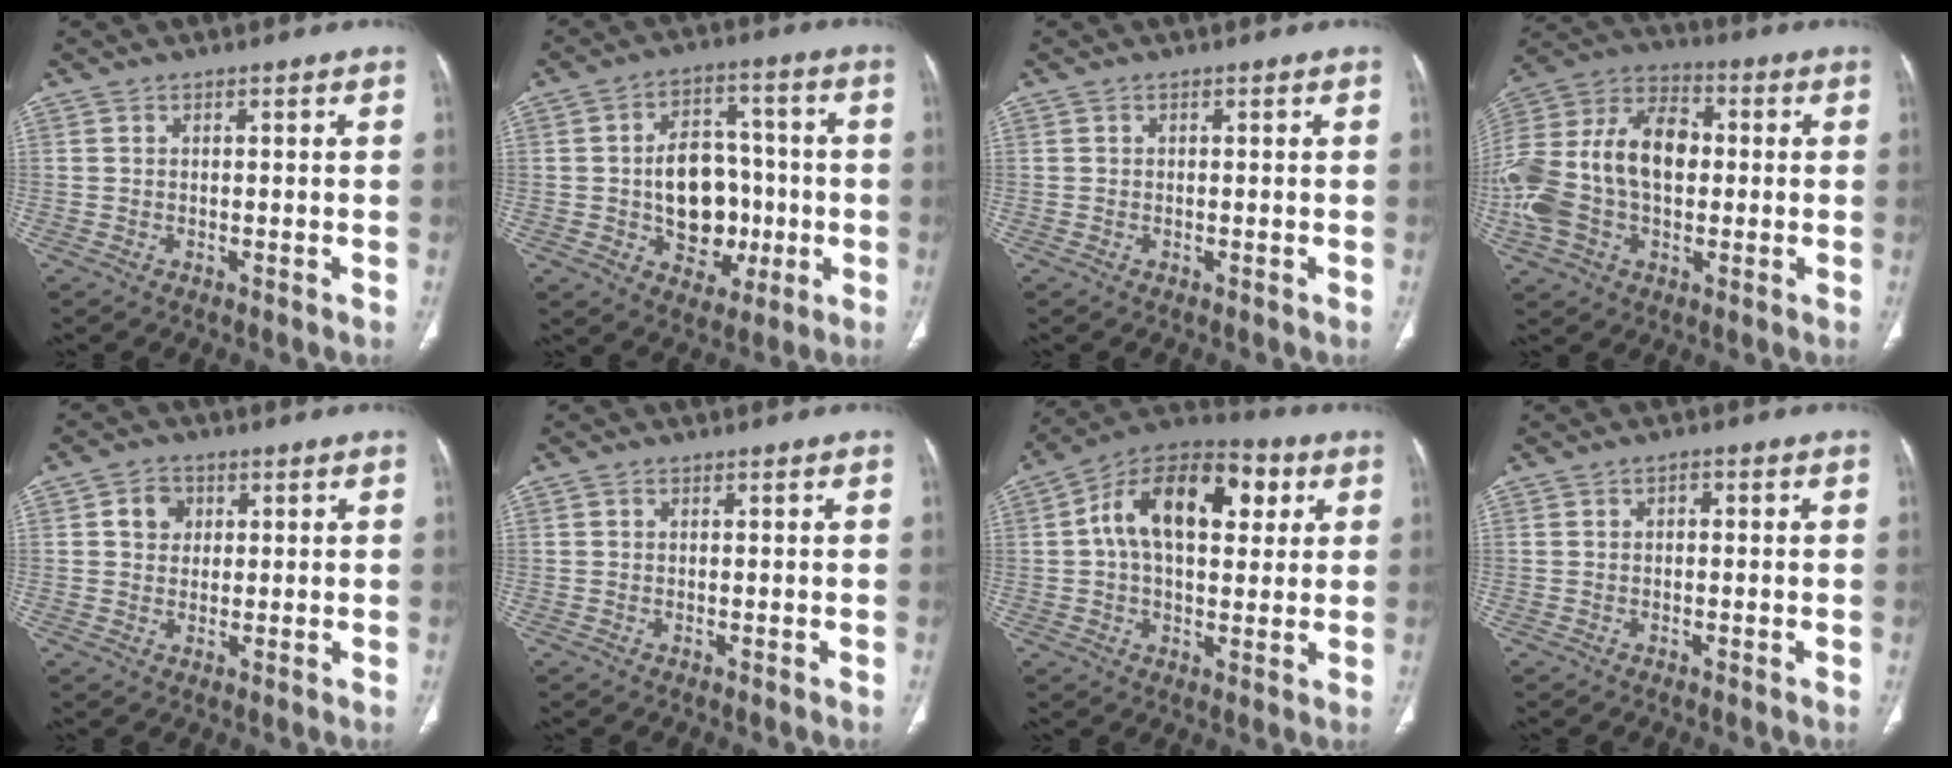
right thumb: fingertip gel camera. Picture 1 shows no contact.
{"total": 13.9, "force": [-1.7, 10.3, 9.2], "torque": [-0.089, 0.032, -0.016]}
{"total": 0.0}
{"total": 23.5, "force": [-0.2, 15.5, 17.8], "torque": [-0.386, 0.034, -0.001]}
{"total": 4.3, "force": [1.2, 3.7, 1.9], "torque": [-0.009, 0.001, 0.018]}
{"total": 0.0}
{"total": 19.4, "force": [5.0, 11.2, 15.1], "torque": [-0.213, 0.022, 0.068]}
{"total": 1.1, "force": [0.0, 0.7, 0.8], "torque": [-0.004, 0.005, -0.004]}